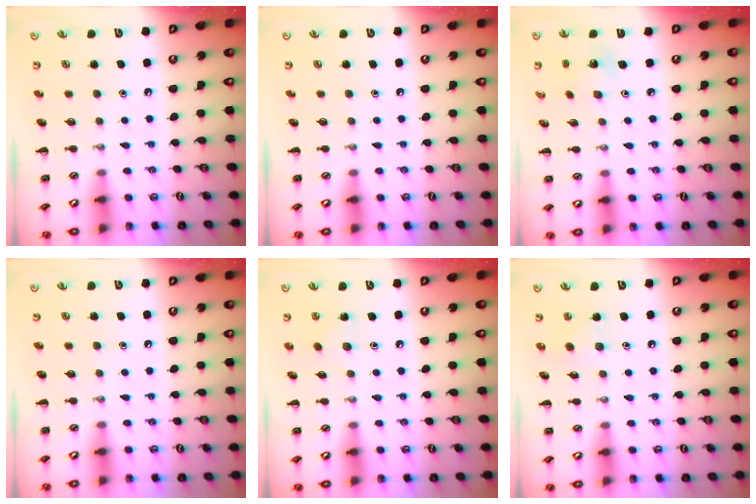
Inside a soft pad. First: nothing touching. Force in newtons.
{"total": 0.0}
{"total": 1.9, "press": 1.8, "slide": 0.6}
{"total": 0.5, "press": 0.1, "slide": 0.5}
{"total": 4.7, "press": 4.5, "slide": 1.3}
{"total": 5.2, "press": 4.9, "slide": 1.6}